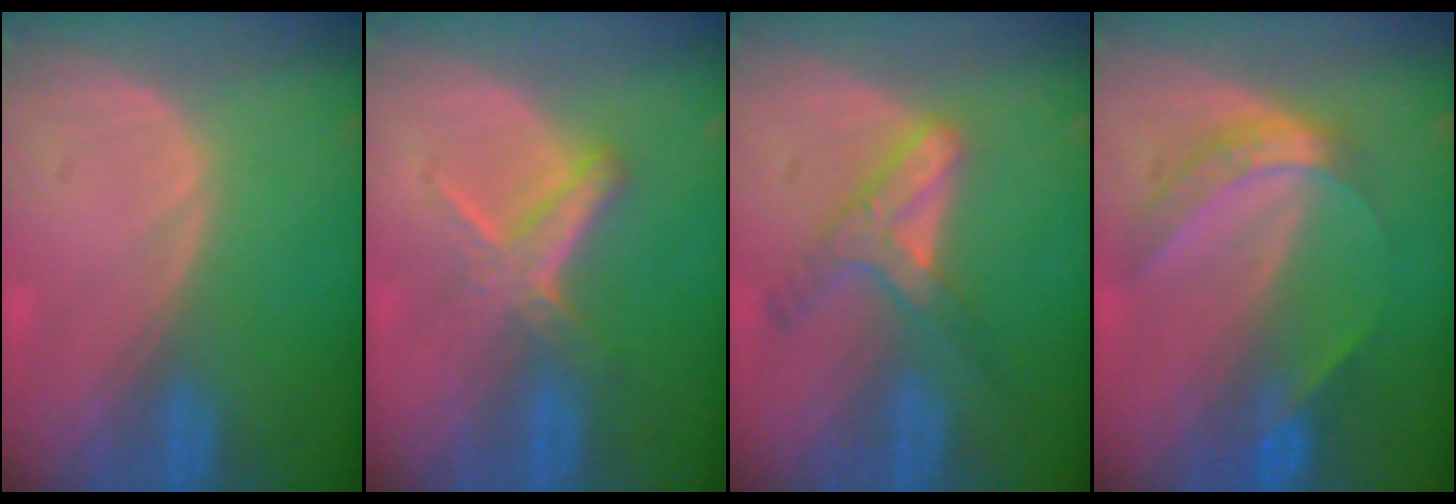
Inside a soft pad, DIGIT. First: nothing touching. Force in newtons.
{"total": 5.8, "press": 5.1, "slide": 2.6}
{"total": 6.0, "press": 5.6, "slide": 2.4}
{"total": 6.2, "press": 5.3, "slide": 3.2}